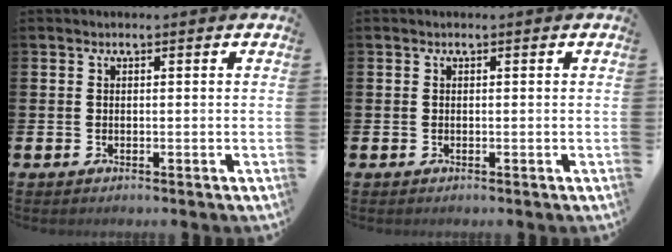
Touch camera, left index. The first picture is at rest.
{"total": 0.0}